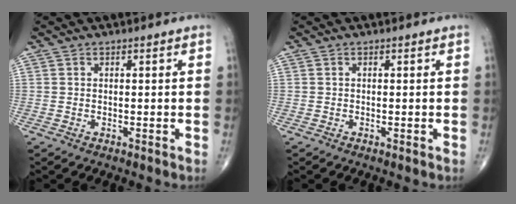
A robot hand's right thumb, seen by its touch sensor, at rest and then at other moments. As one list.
[{"total": 0.0}]